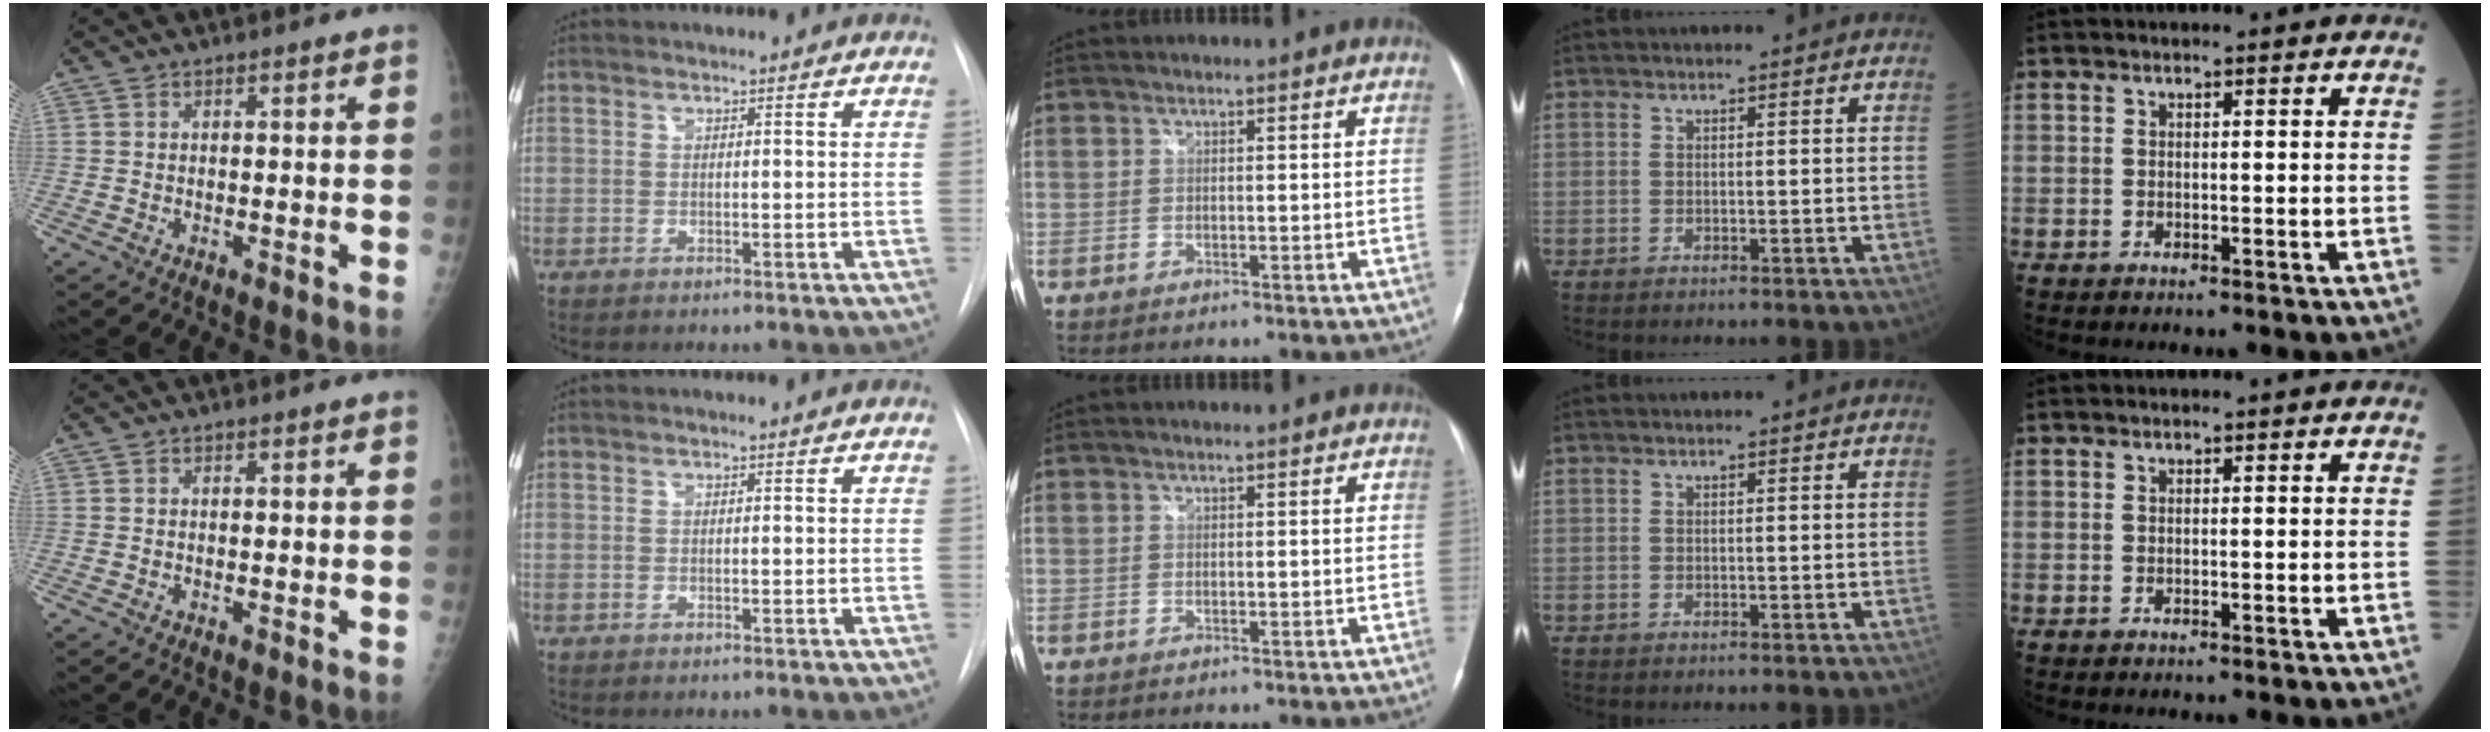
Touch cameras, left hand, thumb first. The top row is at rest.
{}